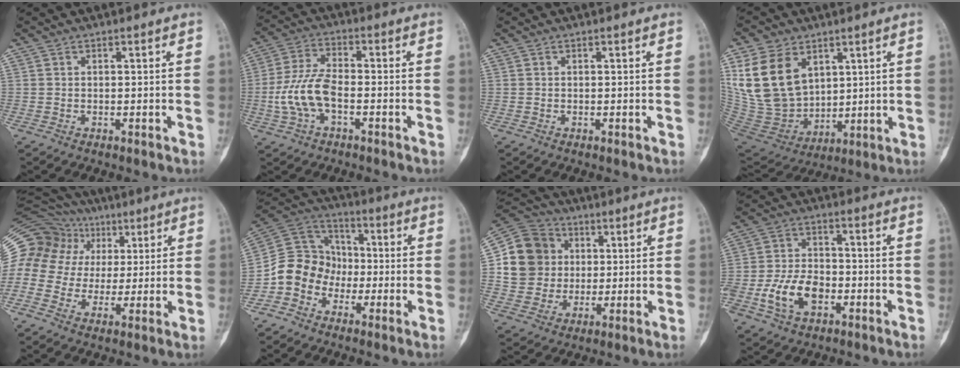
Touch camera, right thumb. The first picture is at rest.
{"total": 9.7, "force": [-2.4, 4.8, 8.0], "torque": [-0.177, 0.027, -0.049]}
{"total": 0.0}
{"total": 17.9, "force": [6.9, 12.3, 10.9], "torque": [-0.195, -0.033, 0.158]}
{"total": 25.1, "force": [6.8, 21.9, 10.3], "torque": [-0.261, 0.109, 0.131]}
{"total": 10.9, "force": [-3.8, 9.5, 3.8], "torque": [-0.045, 0.063, -0.081]}
{"total": 14.2, "force": [2.1, 13.2, 4.8], "torque": [-0.072, 0.015, 0.040]}
{"total": 10.7, "force": [-3.7, 6.9, 7.3], "torque": [-0.134, 0.023, -0.067]}